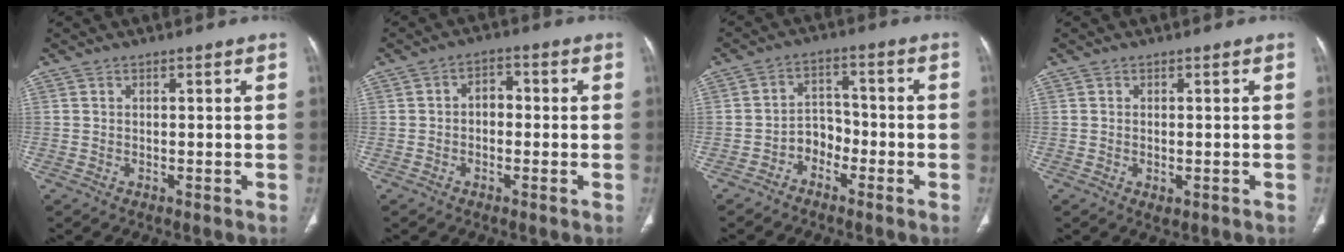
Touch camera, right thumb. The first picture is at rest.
{"total": 3.6, "force": [-0.4, 2.6, 2.5], "torque": [-0.023, 0.016, -0.017]}
{"total": 4.7, "force": [-2.7, 3.4, 1.7], "torque": [-0.005, 0.033, -0.056]}
{"total": 1.5, "force": [-0.5, 0.8, 1.2], "torque": [-0.021, -0.004, -0.003]}